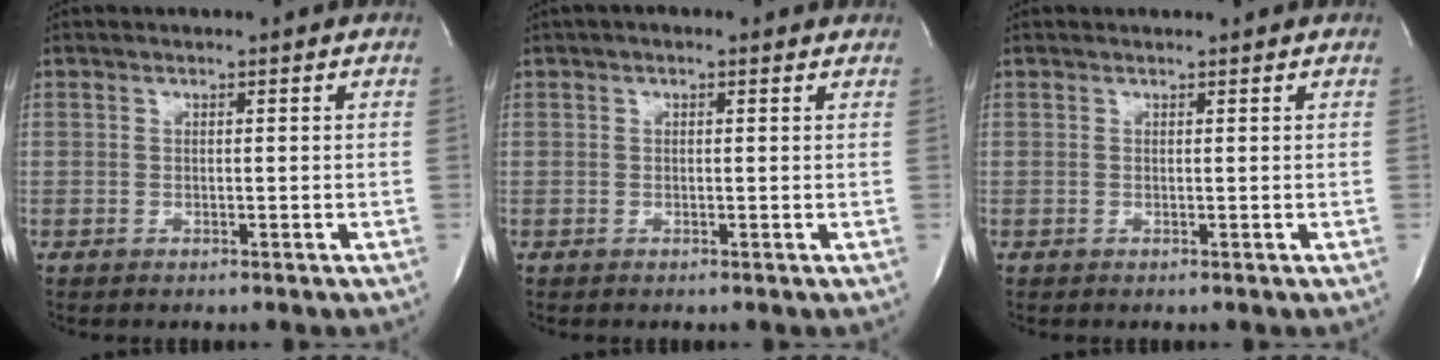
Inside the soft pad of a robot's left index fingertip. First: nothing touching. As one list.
[{"total": 2.4, "force": [1.6, 1.0, 1.4], "torque": [-0.022, 0.024, 0.018]}, {"total": 1.1, "force": [1.0, 0.1, 0.2], "torque": [-0.015, 0.009, 0.014]}]